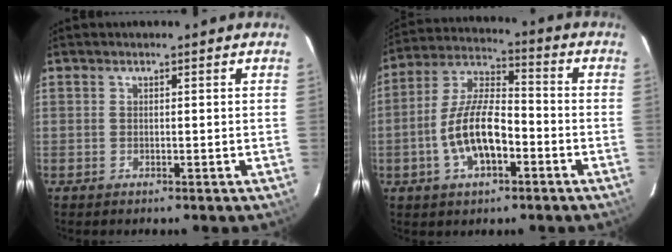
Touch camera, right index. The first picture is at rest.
{"total": 12.5, "force": [-4.1, 5.3, 10.6], "torque": [-0.217, 0.011, -0.072]}